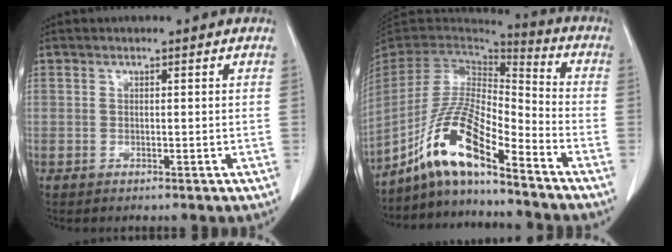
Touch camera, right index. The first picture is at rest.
{"total": 13.5, "force": [-9.0, 1.8, 9.9], "torque": [-0.199, 0.003, -0.170]}